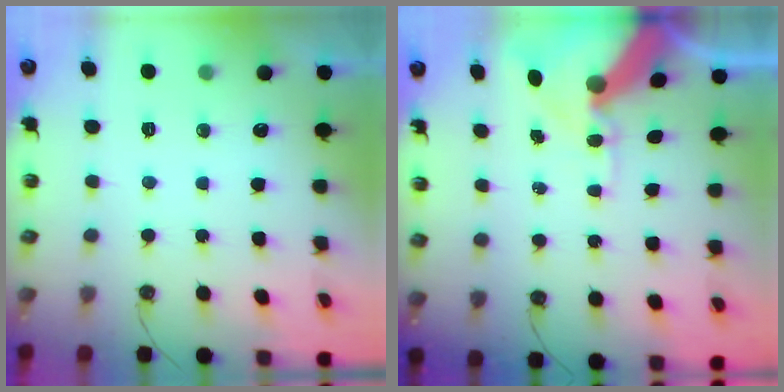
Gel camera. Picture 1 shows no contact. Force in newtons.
{"total": 13.9, "press": 13.7, "slide": 1.9}